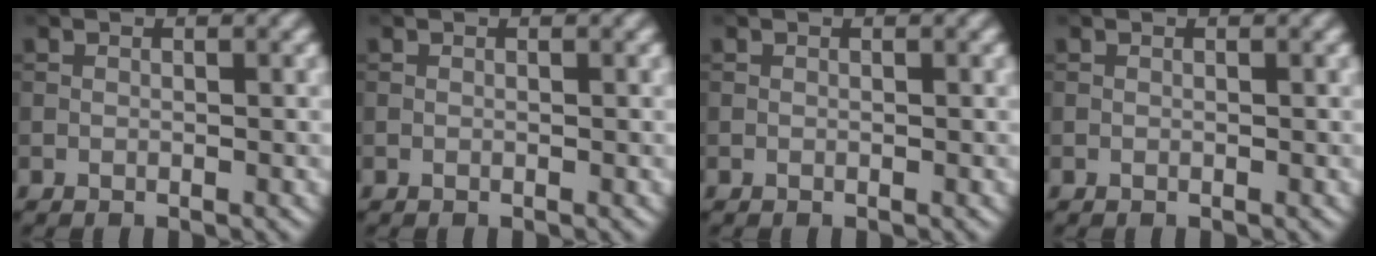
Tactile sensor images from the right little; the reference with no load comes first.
{"total": 0.0}
{"total": 0.0}
{"total": 0.0}